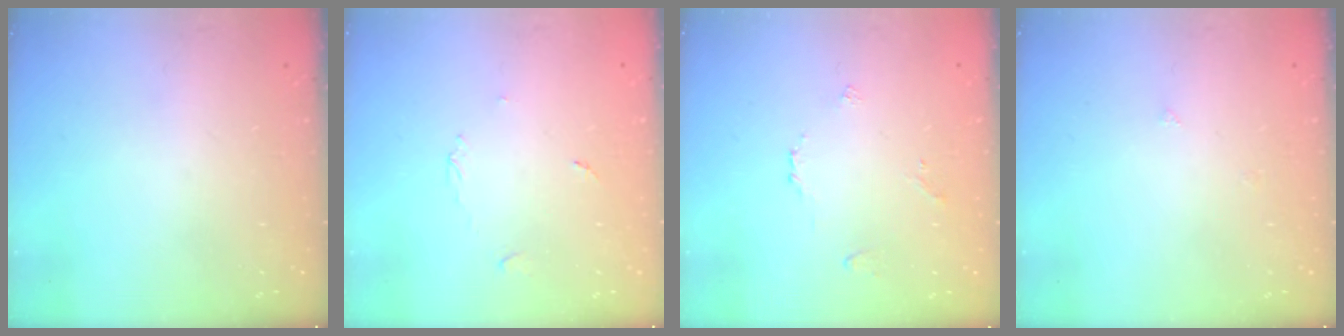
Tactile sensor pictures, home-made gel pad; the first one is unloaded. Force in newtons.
{"total": 3.1, "press": 3.1, "slide": 0.4}
{"total": 3.0, "press": 3.0, "slide": 0.7}
{"total": 3.8, "press": 3.8, "slide": 0.4}